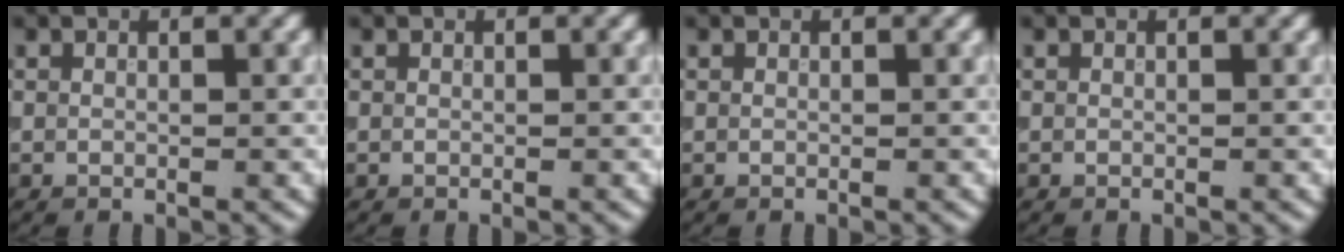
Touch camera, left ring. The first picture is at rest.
{"total": 0.0}
{"total": 0.0}
{"total": 0.0}